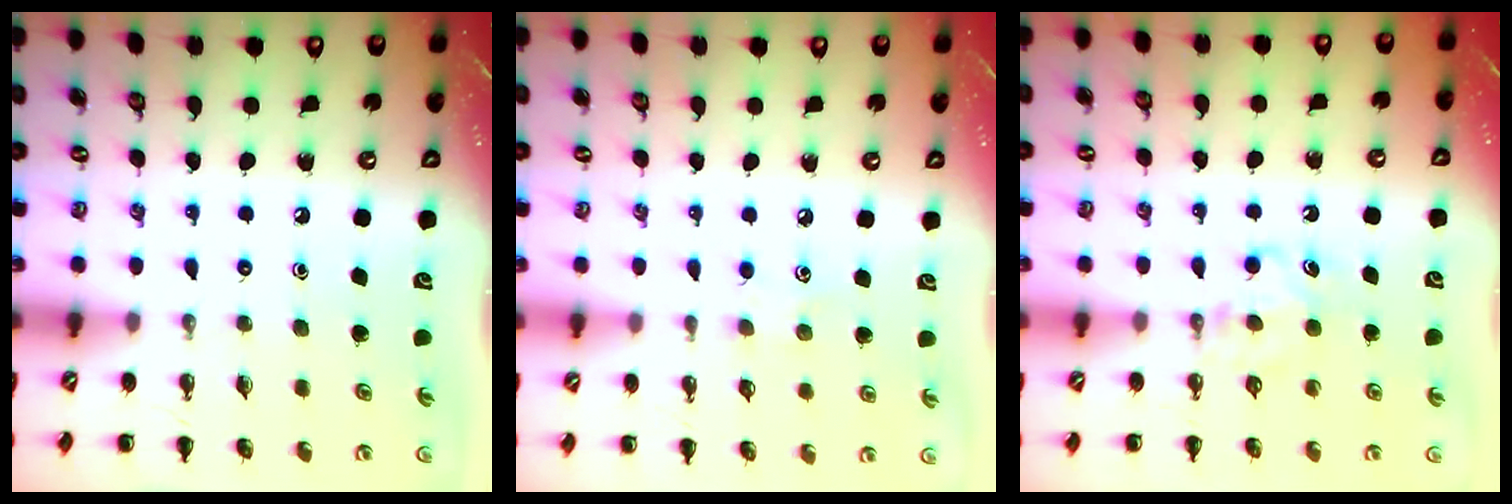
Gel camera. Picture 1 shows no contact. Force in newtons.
{"total": 4.5, "press": 4.3, "slide": 1.2}
{"total": 5.2, "press": 5.0, "slide": 1.6}